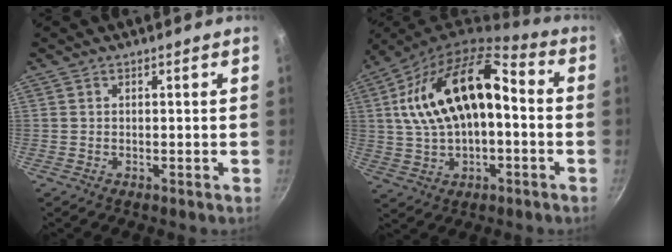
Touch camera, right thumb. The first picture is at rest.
{"total": 18.8, "force": [1.1, 10.5, 15.6], "torque": [-0.268, 0.045, 0.012]}